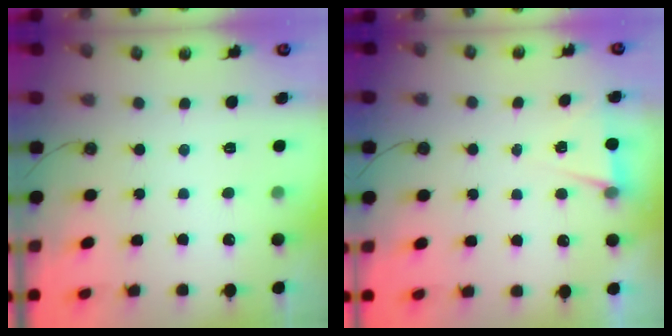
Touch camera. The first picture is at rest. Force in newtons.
{"total": 4.9, "press": 2.4, "slide": 4.3}